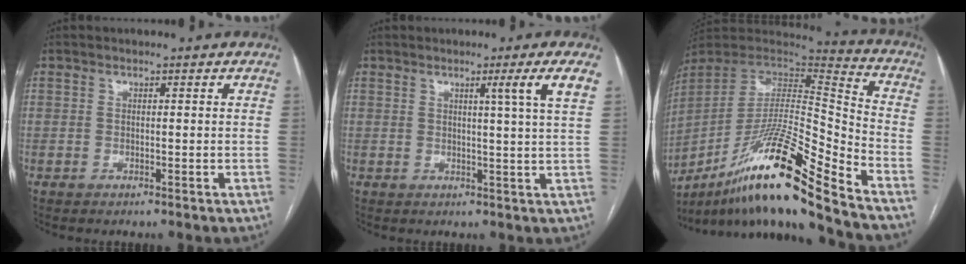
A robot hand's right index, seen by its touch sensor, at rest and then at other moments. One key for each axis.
{"total": 4.5, "fx": 2.0, "fy": -1.6, "fz": 3.8, "tx": -0.057, "ty": -0.013, "tz": 0.033}
{"total": 21.9, "fx": -15.6, "fy": 0.2, "fz": 15.3, "tx": -0.297, "ty": -0.011, "tz": -0.287}